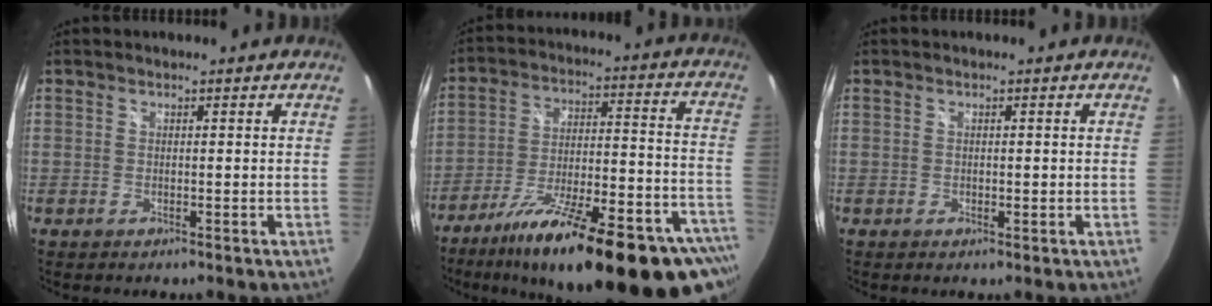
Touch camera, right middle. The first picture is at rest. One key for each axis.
{"total": 31.7, "fx": -23.1, "fy": 7.0, "fz": 20.5, "tx": -0.297, "ty": -0.038, "tz": -0.324}
{"total": 0.6, "fx": -0.1, "fy": 0.3, "fz": 0.5, "tx": -0.007, "ty": 0.001, "tz": 0.000}